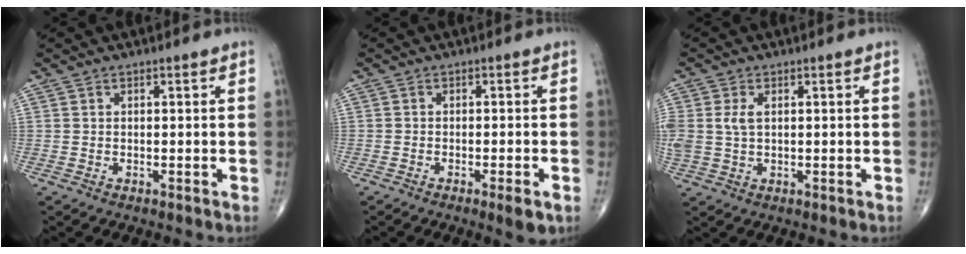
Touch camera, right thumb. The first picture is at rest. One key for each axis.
{"total": 3.3, "fx": -1.7, "fy": 0.6, "fz": 2.7, "tx": -0.036, "ty": -0.003, "tz": -0.027}
{"total": 4.5, "fx": 0.8, "fy": 2.8, "fz": 3.4, "tx": -0.089, "ty": 0.008, "tz": 0.020}